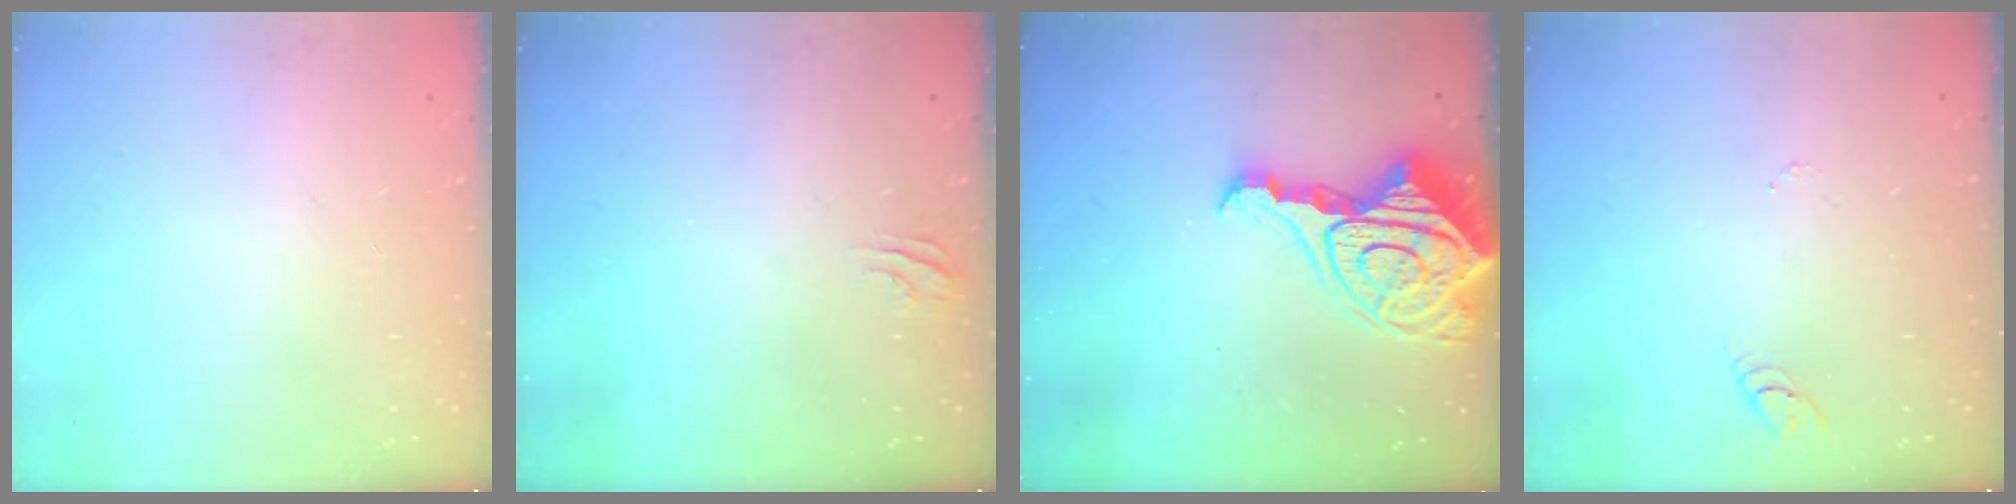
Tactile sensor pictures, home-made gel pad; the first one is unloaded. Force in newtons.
{"total": 4.2, "press": 4.2, "slide": 0.3}
{"total": 20.3, "press": 20.2, "slide": 1.9}
{"total": 2.9, "press": 2.9, "slide": 0.3}